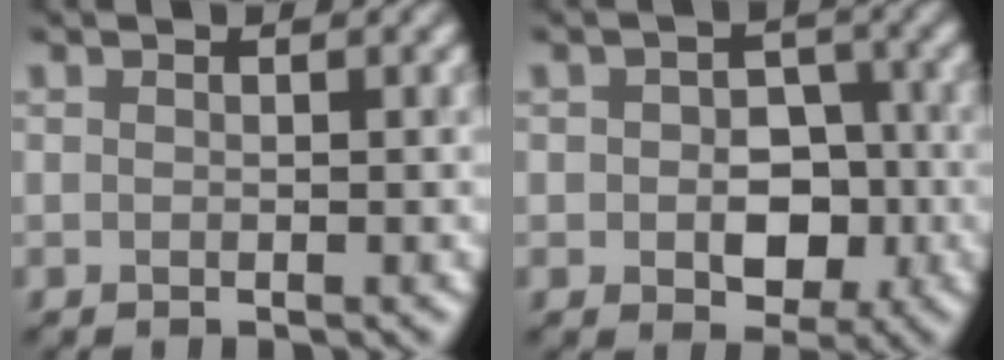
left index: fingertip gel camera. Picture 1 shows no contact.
{"total": 5.5, "force": [-0.7, 3.8, 3.8], "torque": [-0.049, -0.010, -0.010]}